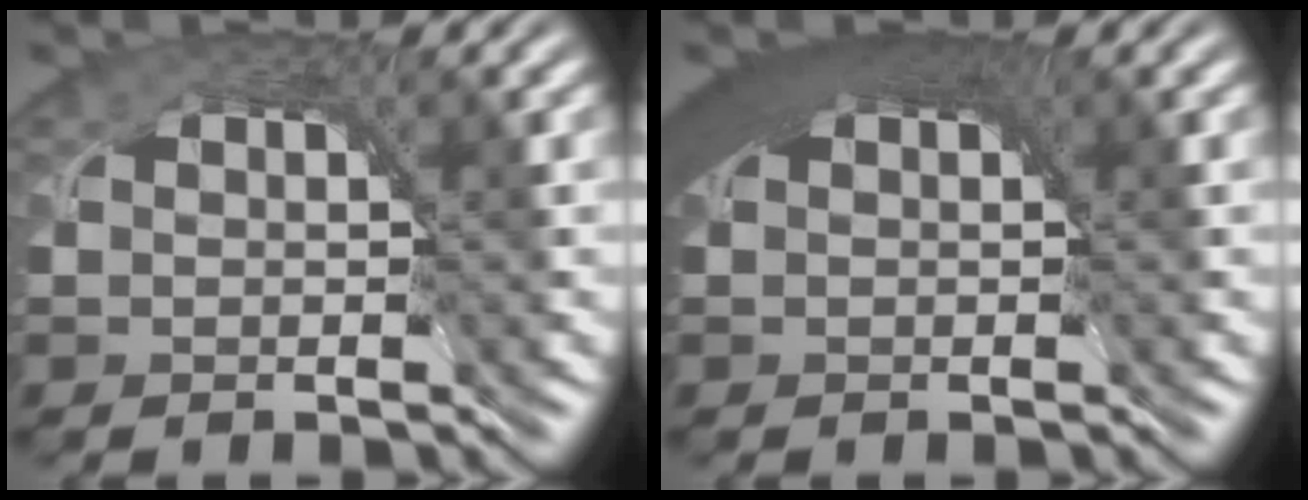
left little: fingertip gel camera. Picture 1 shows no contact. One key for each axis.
{"total": 7.0, "fx": 2.8, "fy": 3.4, "fz": 5.4, "tx": -0.086, "ty": 0.015, "tz": 0.031}